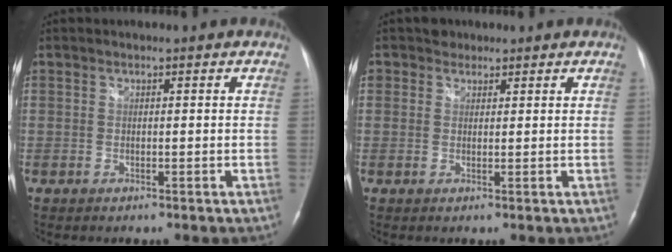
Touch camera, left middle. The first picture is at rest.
{"total": 2.0, "force": [1.1, 1.7, 0.1], "torque": [0.003, 0.006, 0.014]}